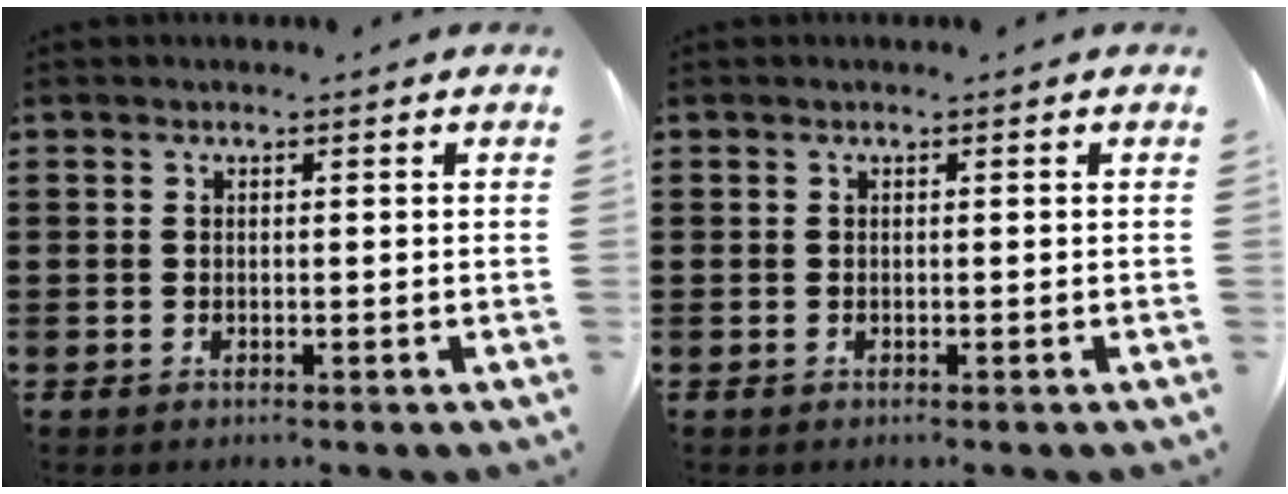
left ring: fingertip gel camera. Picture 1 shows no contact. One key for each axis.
{"total": 0.0}